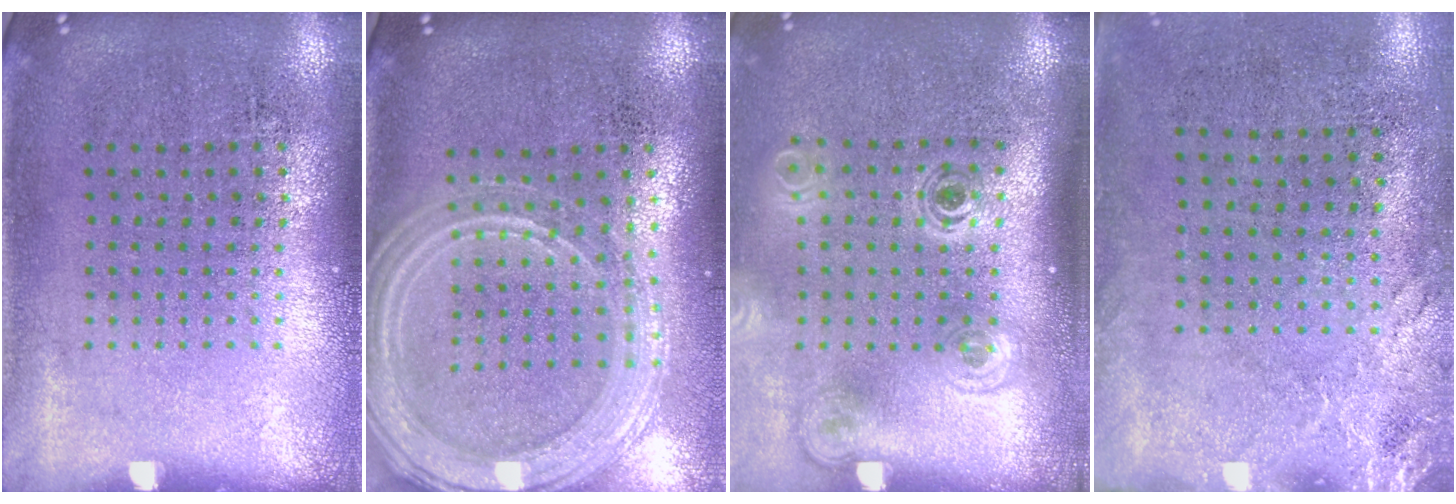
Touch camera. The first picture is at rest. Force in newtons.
{"total": 1.8, "press": 1.7, "slide": 0.5}
{"total": 1.9, "press": 1.3, "slide": 1.4}
{"total": 2.6, "press": 2.1, "slide": 1.5}